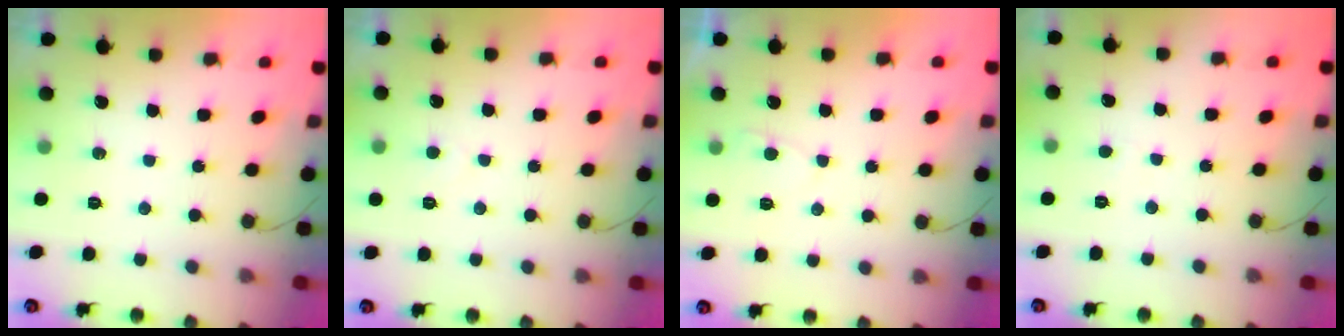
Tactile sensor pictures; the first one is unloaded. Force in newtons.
{"total": 2.2, "press": 2.2, "slide": 0.2}
{"total": 2.5, "press": 2.5, "slide": 0.4}
{"total": 1.9, "press": 1.9, "slide": 0.2}